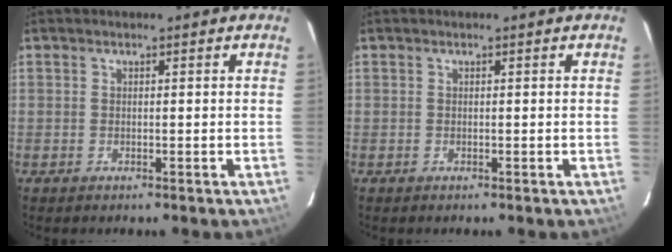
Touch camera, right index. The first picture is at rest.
{"total": 0.0}